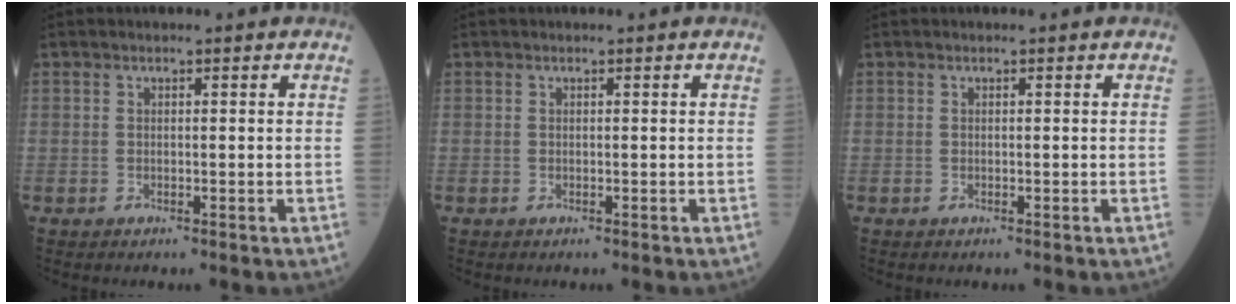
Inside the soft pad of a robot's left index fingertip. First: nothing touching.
{"total": 0.0}
{"total": 0.0}